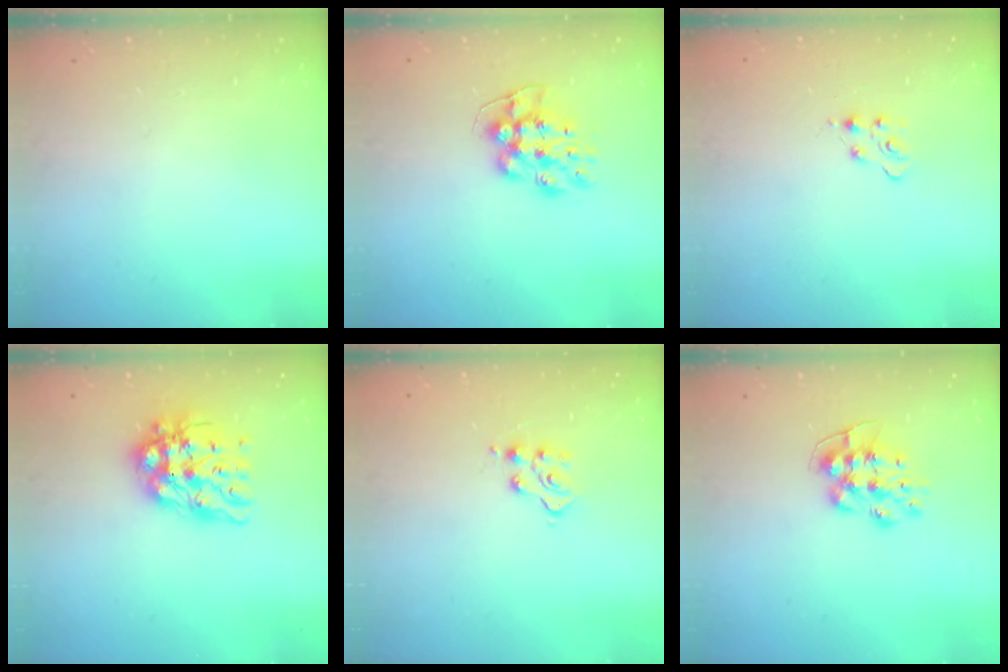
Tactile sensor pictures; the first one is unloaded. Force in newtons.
{"total": 8.7, "press": 8.7, "slide": 0.5}
{"total": 3.6, "press": 3.5, "slide": 0.5}
{"total": 12.3, "press": 12.2, "slide": 1.0}
{"total": 6.7, "press": 6.7, "slide": 0.2}
{"total": 8.7, "press": 8.7, "slide": 0.2}